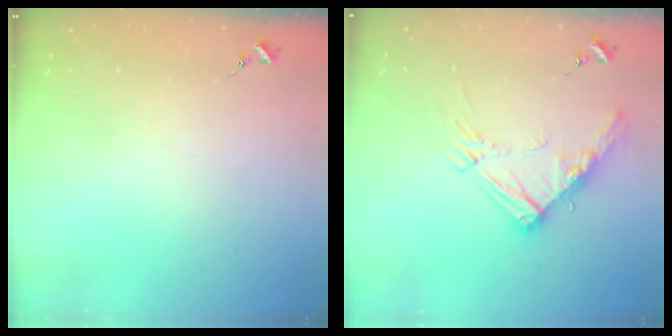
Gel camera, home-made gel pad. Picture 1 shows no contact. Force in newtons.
{"total": 14.3, "press": 14.2, "slide": 1.4}